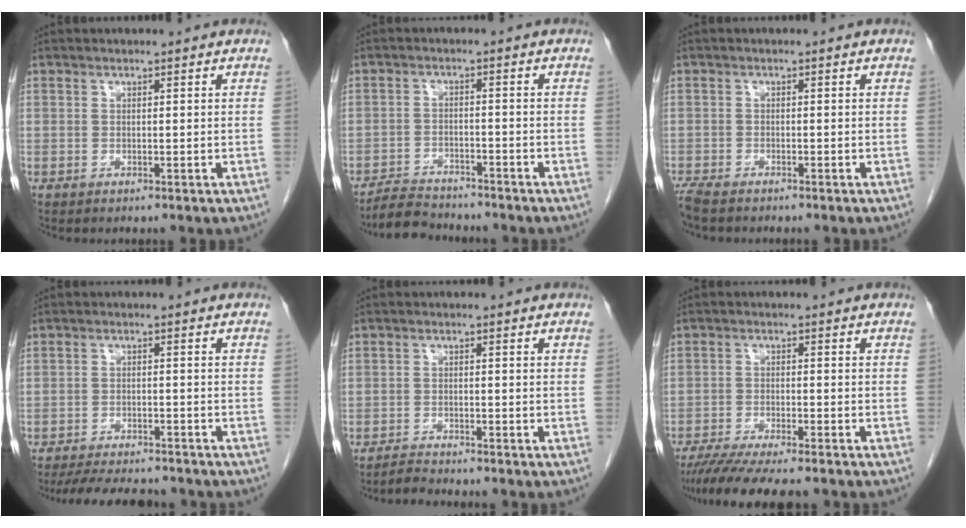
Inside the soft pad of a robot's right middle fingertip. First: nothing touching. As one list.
[{"total": 5.5, "force": [-5.3, 1.1, 0.7], "torque": [-0.014, -0.013, -0.094]}, {"total": 3.5, "force": [-3.0, 0.7, 1.6], "torque": [-0.034, -0.010, -0.053]}, {"total": 10.7, "force": [-9.7, 2.3, 4.0], "torque": [-0.065, -0.006, -0.134]}, {"total": 2.1, "force": [-2.1, -0.3, 0.0], "torque": [-0.004, -0.012, -0.039]}, {"total": 10.3, "force": [-8.7, 0.8, 5.4], "torque": [-0.079, -0.021, -0.136]}]